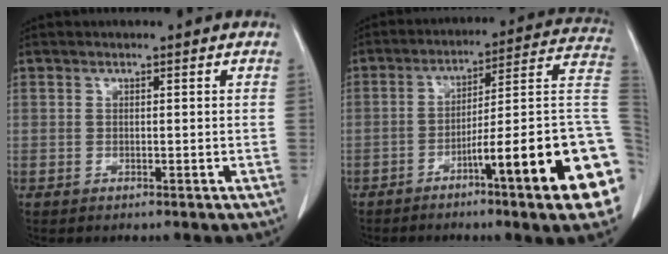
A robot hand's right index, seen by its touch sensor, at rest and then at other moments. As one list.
[{"total": 20.3, "force": [-6.7, 0.4, 19.1], "torque": [-0.181, 0.010, -0.099]}]